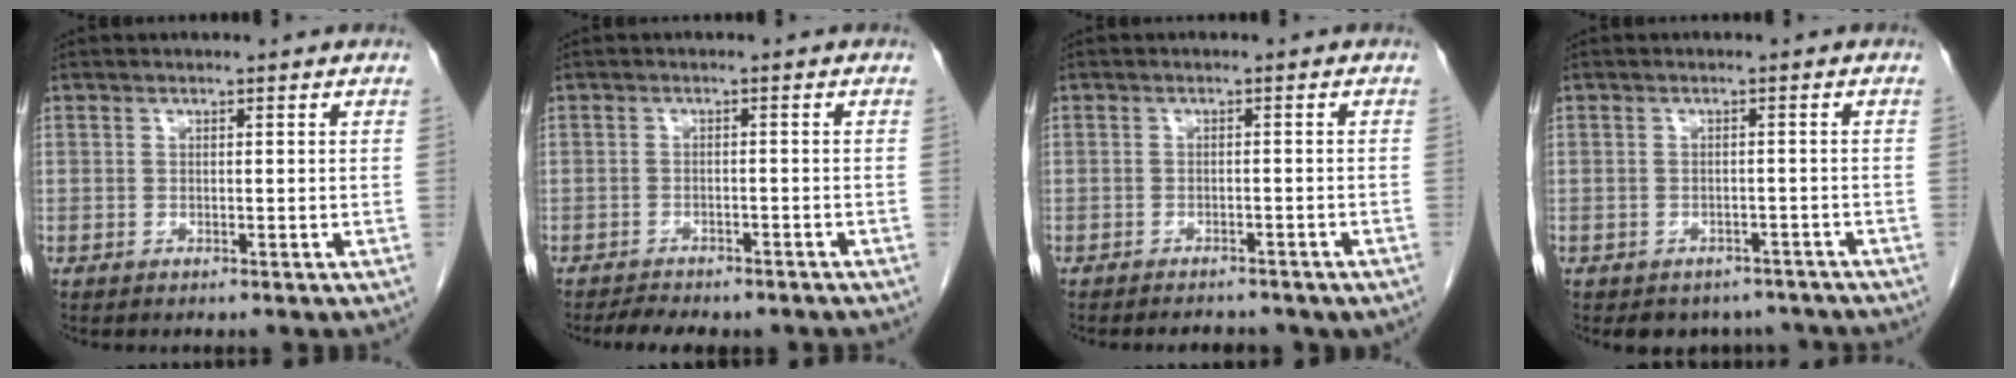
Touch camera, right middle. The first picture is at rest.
{"total": 6.0, "force": [-5.2, 1.8, 2.4], "torque": [-0.042, -0.003, -0.067]}
{"total": 4.7, "force": [-4.0, 1.7, 1.8], "torque": [-0.028, -0.003, -0.042]}
{"total": 6.1, "force": [-5.2, 3.1, 0.5], "torque": [0.007, 0.010, -0.058]}